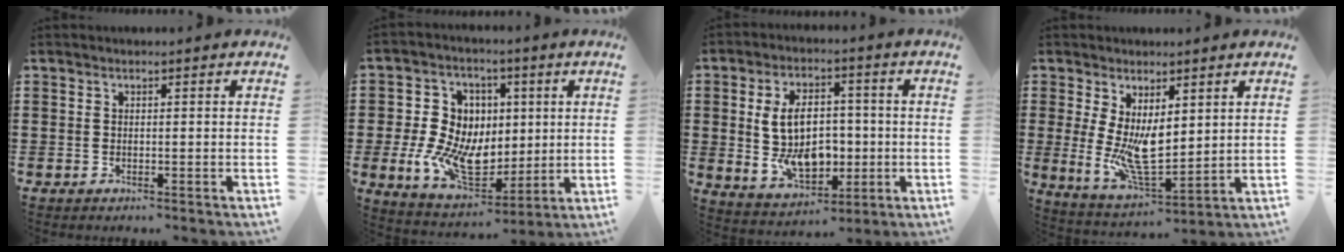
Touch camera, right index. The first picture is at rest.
{"total": 11.5, "force": [-0.9, 9.1, 6.9], "torque": [-0.181, 0.002, -0.013]}
{"total": 10.3, "force": [-0.5, 6.6, 7.9], "torque": [-0.148, 0.001, -0.012]}
{"total": 8.1, "force": [1.4, 3.4, 7.2], "torque": [-0.136, -0.031, 0.029]}